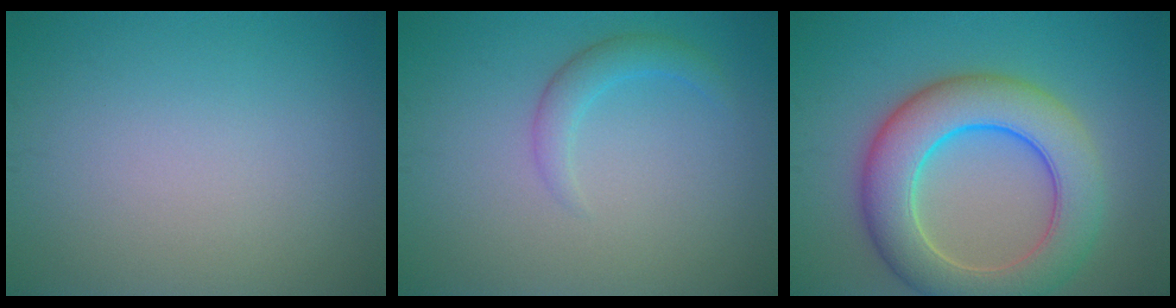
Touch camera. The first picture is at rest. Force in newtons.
{"total": 2.0, "press": 2.0, "slide": 0.2}
{"total": 9.1, "press": 9.1, "slide": 0.4}